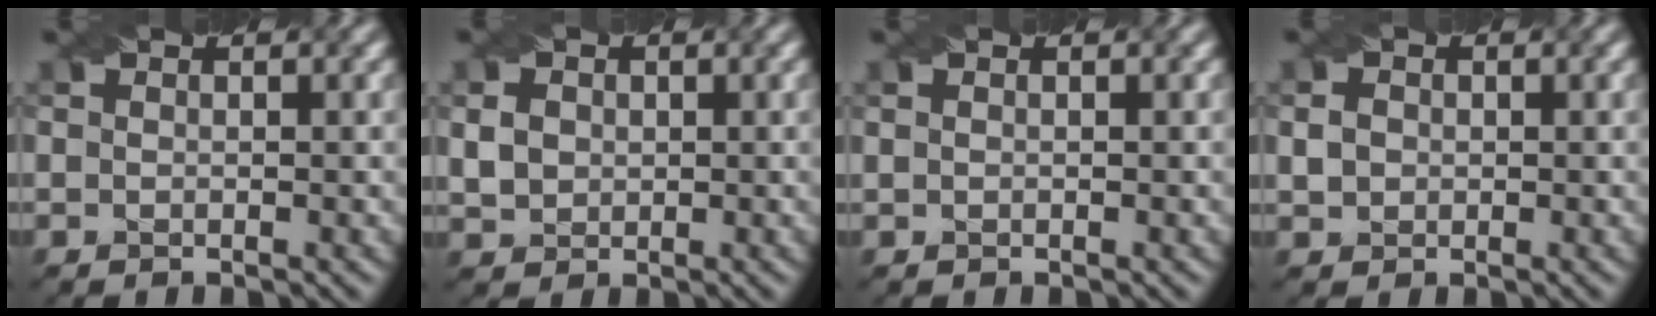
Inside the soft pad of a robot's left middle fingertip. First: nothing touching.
{"total": 2.1, "force": [0.1, 1.8, 1.0], "torque": [-0.027, -0.001, 0.005]}
{"total": 0.0}
{"total": 1.2, "force": [-0.2, 1.1, 0.5], "torque": [-0.010, -0.001, -0.001]}